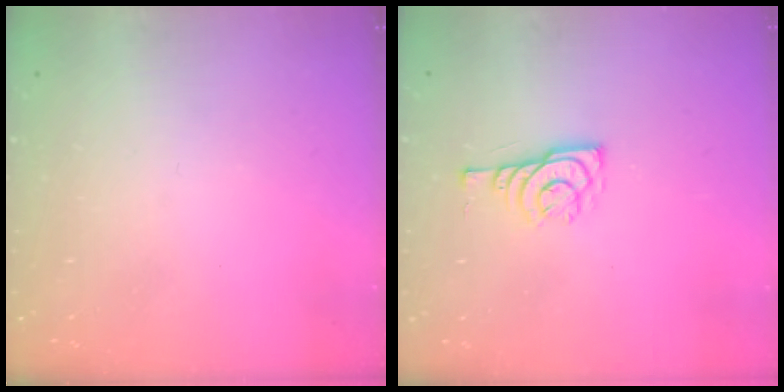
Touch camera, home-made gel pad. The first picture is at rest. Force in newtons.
{"total": 7.7, "press": 7.7, "slide": 0.5}